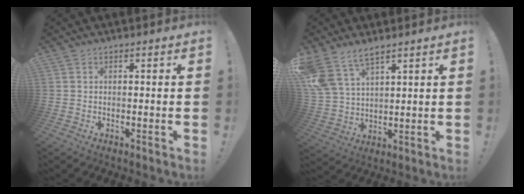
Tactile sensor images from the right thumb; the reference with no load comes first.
{"total": 9.6, "force": [7.2, 4.3, 4.6], "torque": [-0.107, -0.035, 0.146]}